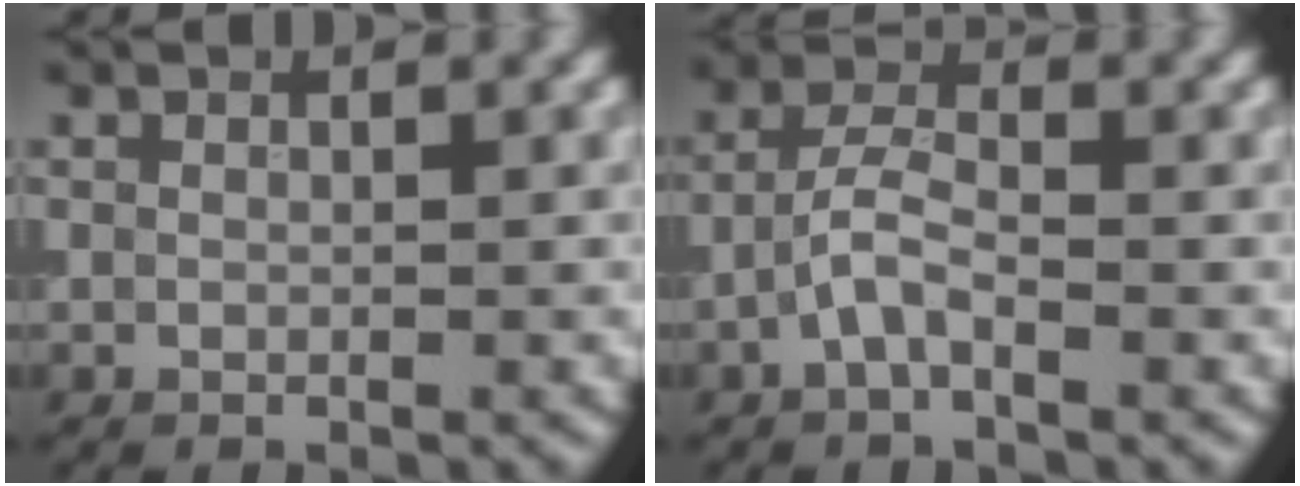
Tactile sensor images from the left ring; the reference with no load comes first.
{"total": 2.9, "force": [-1.4, 1.0, 2.3], "torque": [-0.049, 0.008, -0.035]}